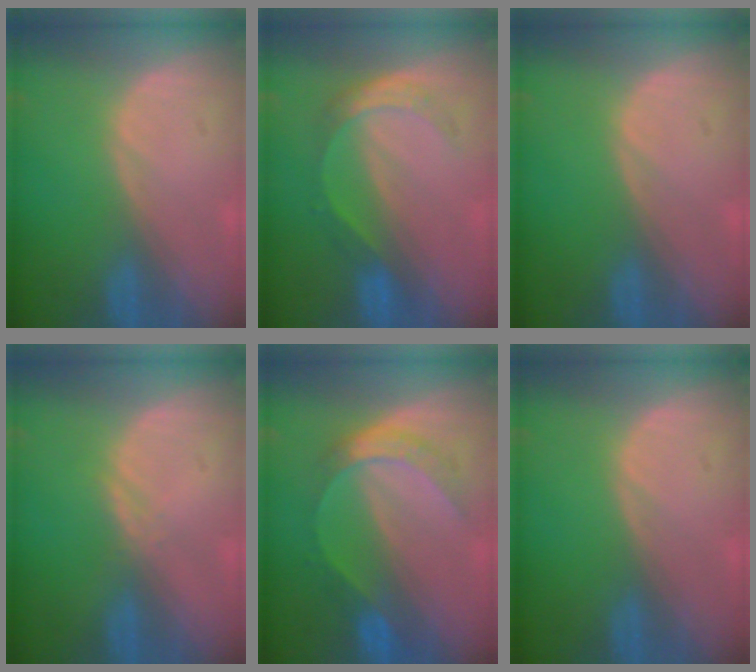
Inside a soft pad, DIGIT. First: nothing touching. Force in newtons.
{"total": 5.5, "press": 4.7, "slide": 2.8}
{"total": 0.0}
{"total": 1.1, "press": 1.1, "slide": 0.1}
{"total": 5.9, "press": 5.9, "slide": 0.2}
{"total": 0.0}